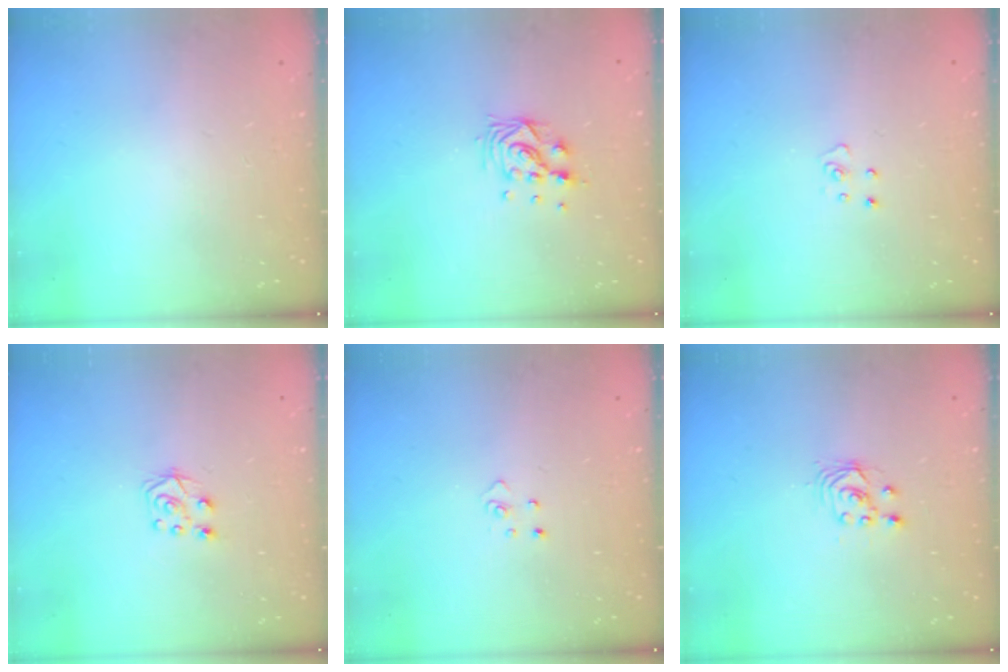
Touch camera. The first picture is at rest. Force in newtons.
{"total": 9.3, "press": 9.3, "slide": 0.9}
{"total": 3.9, "press": 3.9, "slide": 0.3}
{"total": 5.7, "press": 5.7, "slide": 0.5}
{"total": 3.2, "press": 3.2, "slide": 0.2}
{"total": 2.5, "press": 2.5, "slide": 0.2}